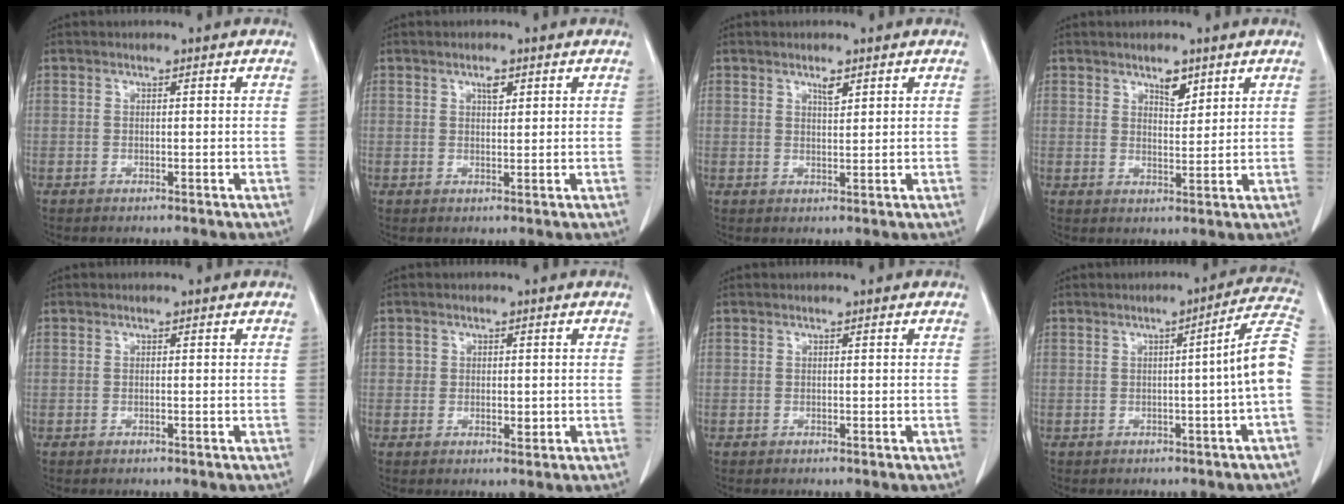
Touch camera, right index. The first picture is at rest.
{"total": 1.8, "force": [1.0, 0.7, 1.4], "torque": [-0.023, -0.002, 0.015]}
{"total": 1.9, "force": [1.2, 0.5, 1.3], "torque": [-0.024, -0.002, 0.022]}
{"total": 3.2, "force": [2.2, 1.2, 2.0], "torque": [-0.031, -0.003, 0.038]}
{"total": 0.0}
{"total": 2.3, "force": [0.0, 1.7, 1.5], "torque": [-0.017, -0.001, 0.001]}
{"total": 0.0}
{"total": 7.9, "force": [-1.1, -1.4, 7.7], "torque": [-0.088, 0.014, -0.019]}